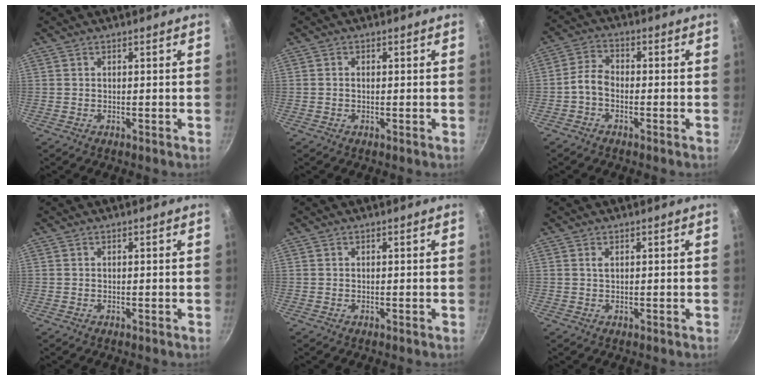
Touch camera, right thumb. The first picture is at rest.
{"total": 0.7, "force": [0.0, 0.5, 0.5], "torque": [-0.009, 0.004, -0.002]}
{"total": 4.0, "force": [-1.7, 2.3, 2.8], "torque": [-0.060, 0.025, -0.043]}
{"total": 0.0}
{"total": 0.0}
{"total": 0.8, "force": [0.3, 0.3, 0.6], "torque": [-0.012, 0.001, 0.007]}